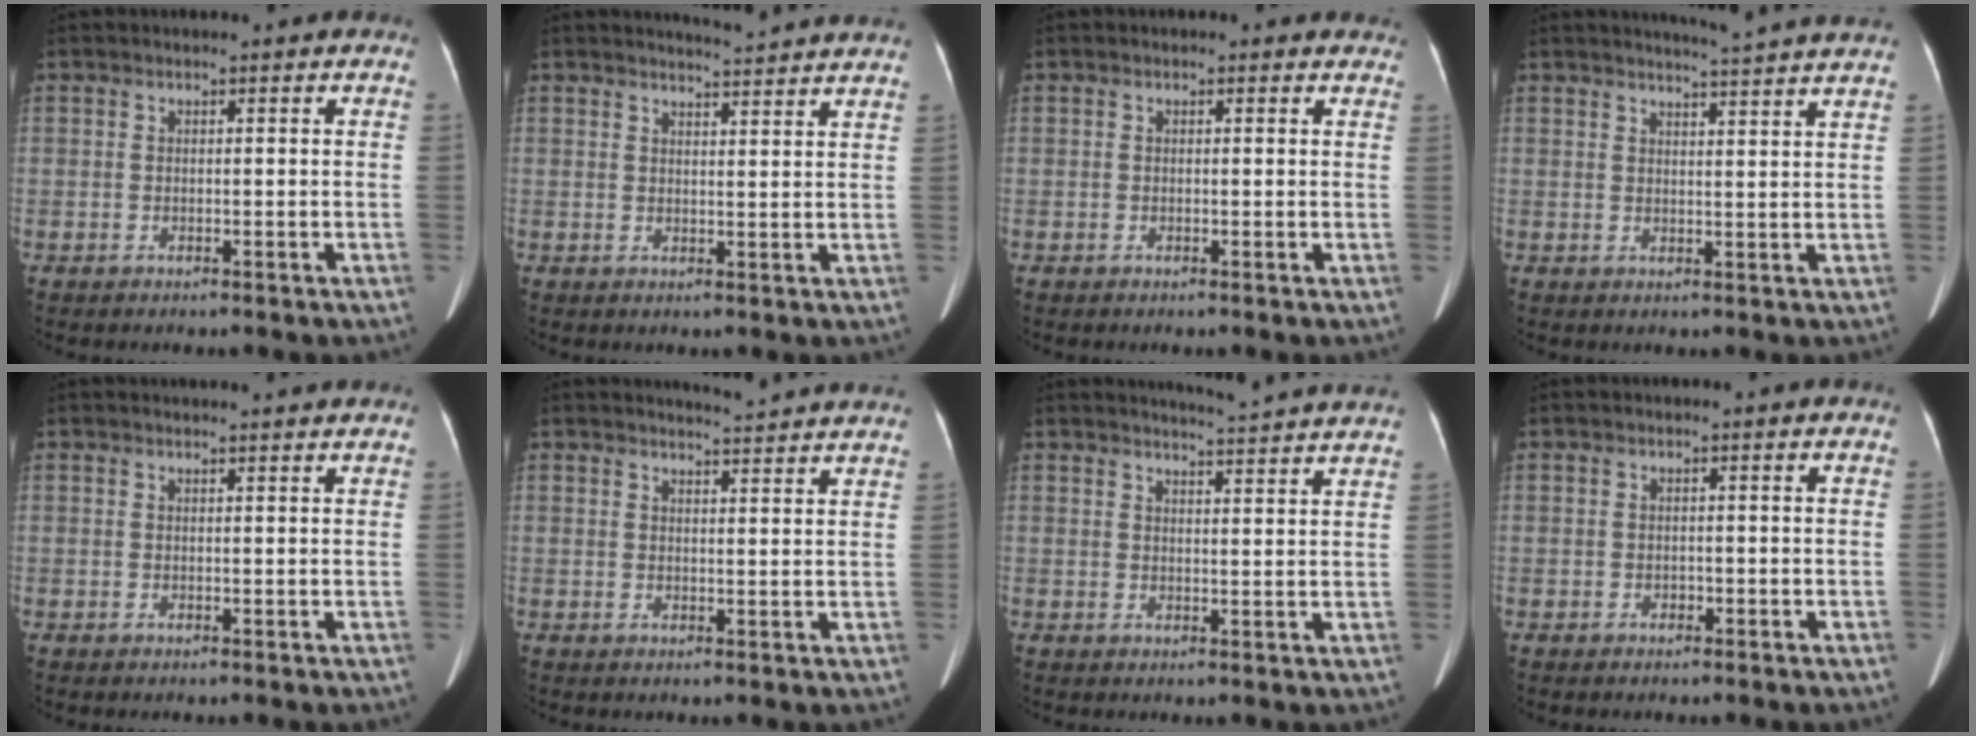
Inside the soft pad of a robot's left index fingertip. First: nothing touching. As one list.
[{"total": 6.2, "force": [6.1, -0.6, 1.3], "torque": [-0.025, 0.005, 0.067]}, {"total": 0.9, "force": [0.7, 0.6, 0.1], "torque": [0.000, -0.004, -0.007]}, {"total": 9.1, "force": [8.5, -1.3, 2.8], "torque": [-0.043, -0.008, 0.094]}, {"total": 3.3, "force": [3.2, -0.1, 1.0], "torque": [-0.016, 0.012, 0.036]}, {"total": 5.6, "force": [5.4, -0.5, 1.1], "torque": [-0.023, 0.005, 0.059]}, {"total": 9.0, "force": [8.7, -1.0, 2.1], "torque": [-0.036, -0.008, 0.096]}, {"total": 0.5, "force": [-0.3, 0.4, 0.2], "torque": [-0.002, 0.003, -0.006]}]